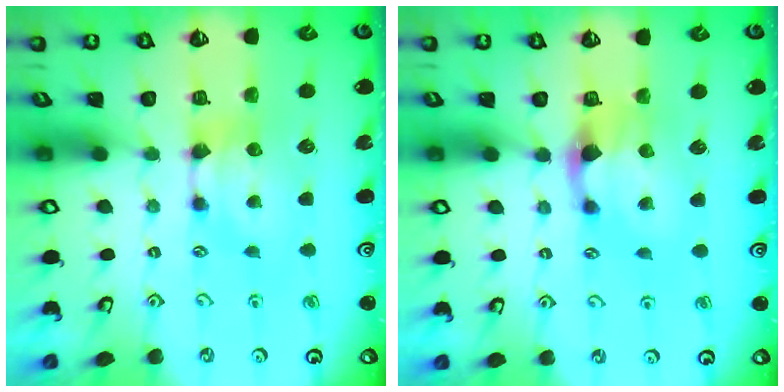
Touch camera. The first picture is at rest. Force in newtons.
{"total": 1.7, "press": 1.2, "slide": 1.3}